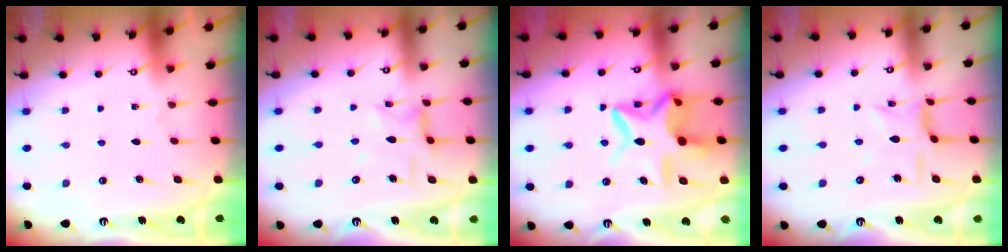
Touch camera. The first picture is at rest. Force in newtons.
{"total": 4.5, "press": 4.5, "slide": 0.4}
{"total": 15.2, "press": 15.1, "slide": 1.8}
{"total": 6.0, "press": 6.0, "slide": 0.4}